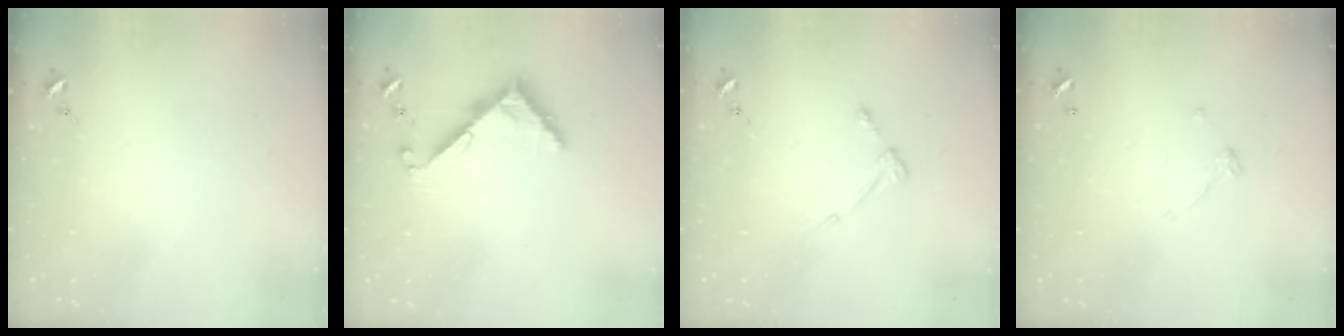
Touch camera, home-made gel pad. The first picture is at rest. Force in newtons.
{"total": 6.9, "press": 6.9, "slide": 0.5}
{"total": 4.2, "press": 4.1, "slide": 0.7}
{"total": 5.0, "press": 5.0, "slide": 0.4}